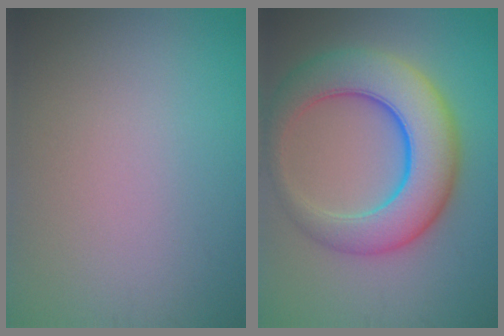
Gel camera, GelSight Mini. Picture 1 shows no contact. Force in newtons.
{"total": 9.0, "press": 9.0, "slide": 0.3}